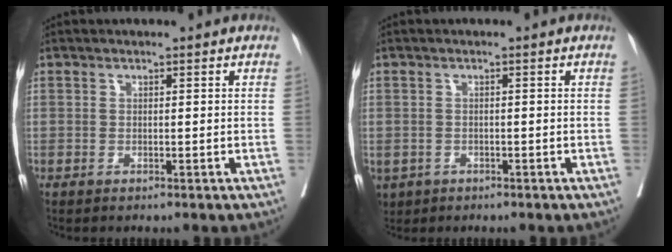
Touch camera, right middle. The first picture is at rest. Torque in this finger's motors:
{"motor_torque": [1.00, -0.52, 1.06, 0.21]}